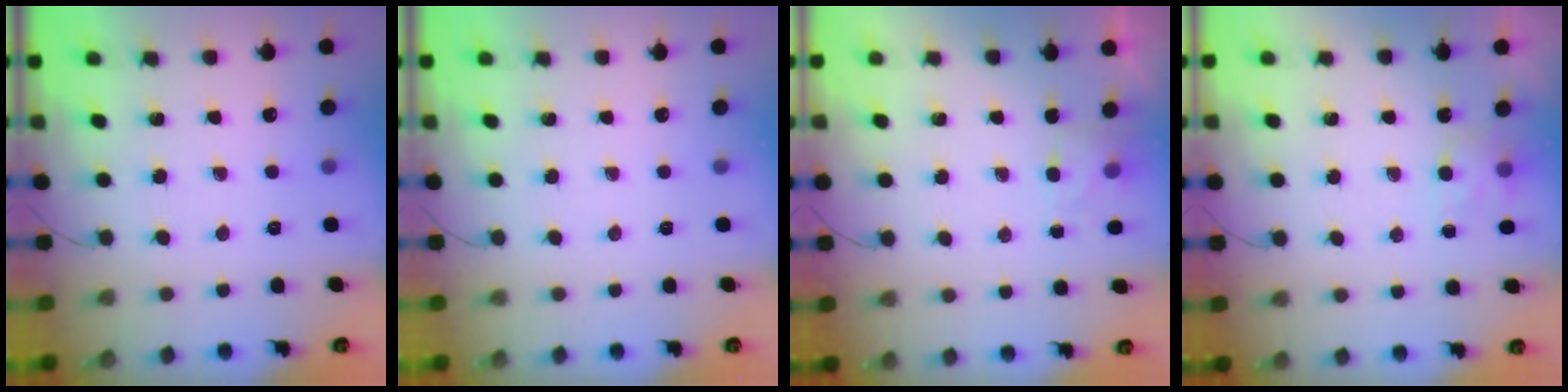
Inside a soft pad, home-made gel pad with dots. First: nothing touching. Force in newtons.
{"total": 0.0}
{"total": 3.5, "press": 3.3, "slide": 1.1}
{"total": 4.1, "press": 4.0, "slide": 1.2}